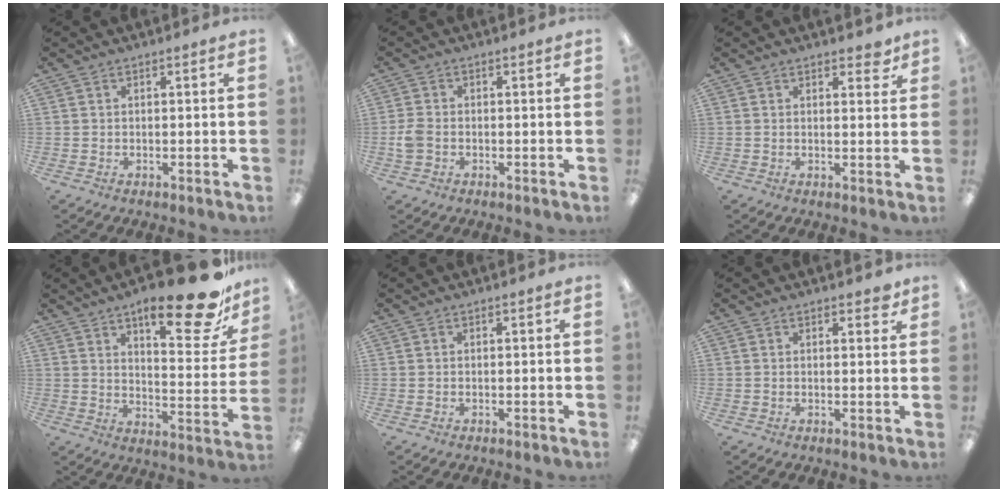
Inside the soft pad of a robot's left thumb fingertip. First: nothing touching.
{"total": 3.6, "force": [-0.9, 2.6, 2.3], "torque": [-0.045, 0.004, -0.016]}
{"total": 3.1, "force": [2.5, 1.5, 1.3], "torque": [-0.005, -0.010, 0.040]}
{"total": 20.7, "force": [13.7, 6.6, 14.0], "torque": [-0.192, -0.083, 0.215]}
{"total": 0.0}
{"total": 1.9, "force": [1.5, 0.9, 0.7], "torque": [0.001, -0.005, 0.024]}